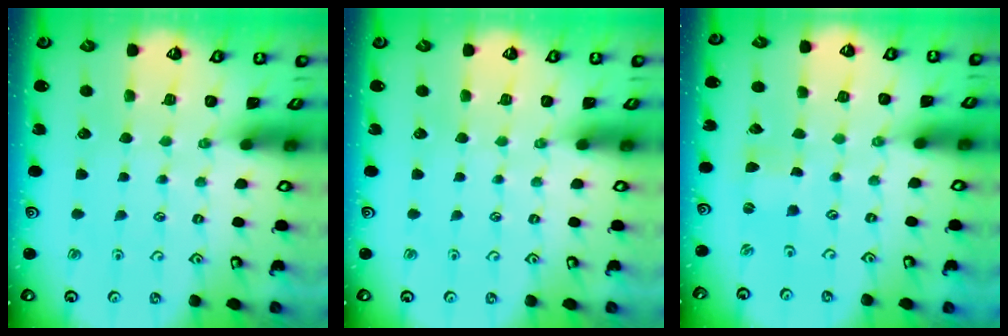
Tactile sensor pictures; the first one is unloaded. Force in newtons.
{"total": 0.0}
{"total": 0.0}